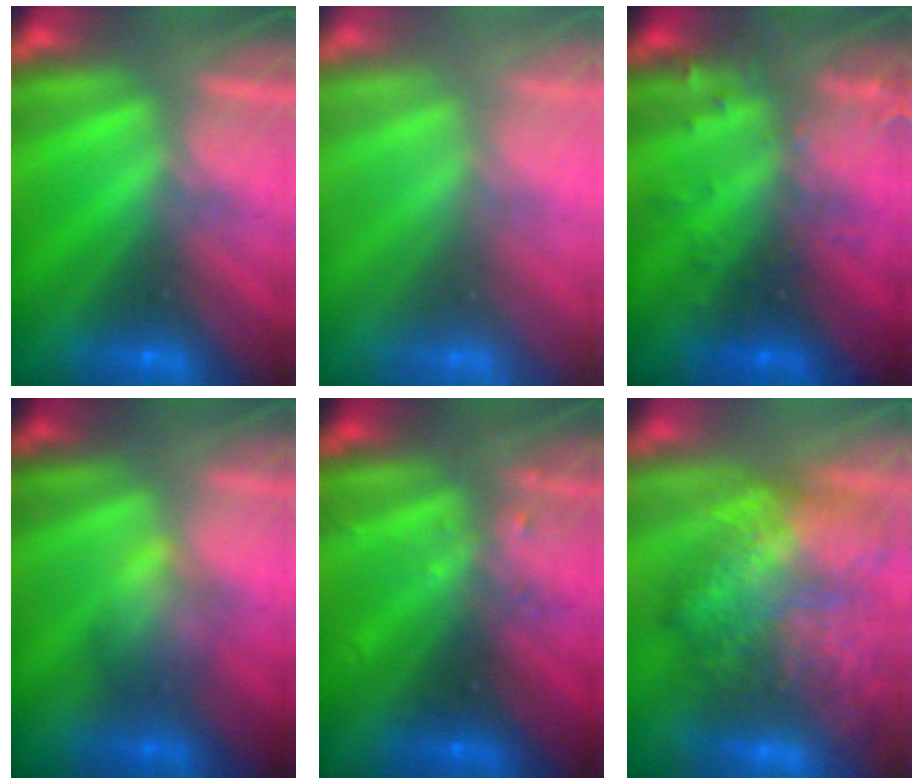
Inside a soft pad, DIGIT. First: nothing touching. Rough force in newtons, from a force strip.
{"total": 3.1}
{"total": 3.0}
{"total": 2.0}
{"total": 2.4}
{"total": 8.6}